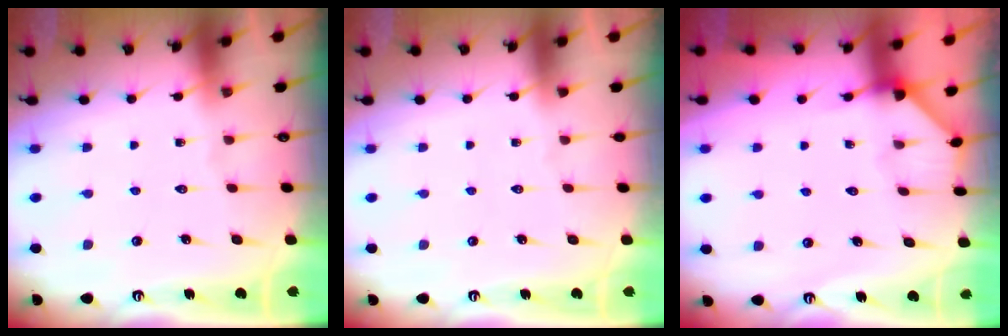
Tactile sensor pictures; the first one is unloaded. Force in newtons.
{"total": 0.0}
{"total": 2.5, "press": 2.5, "slide": 0.2}